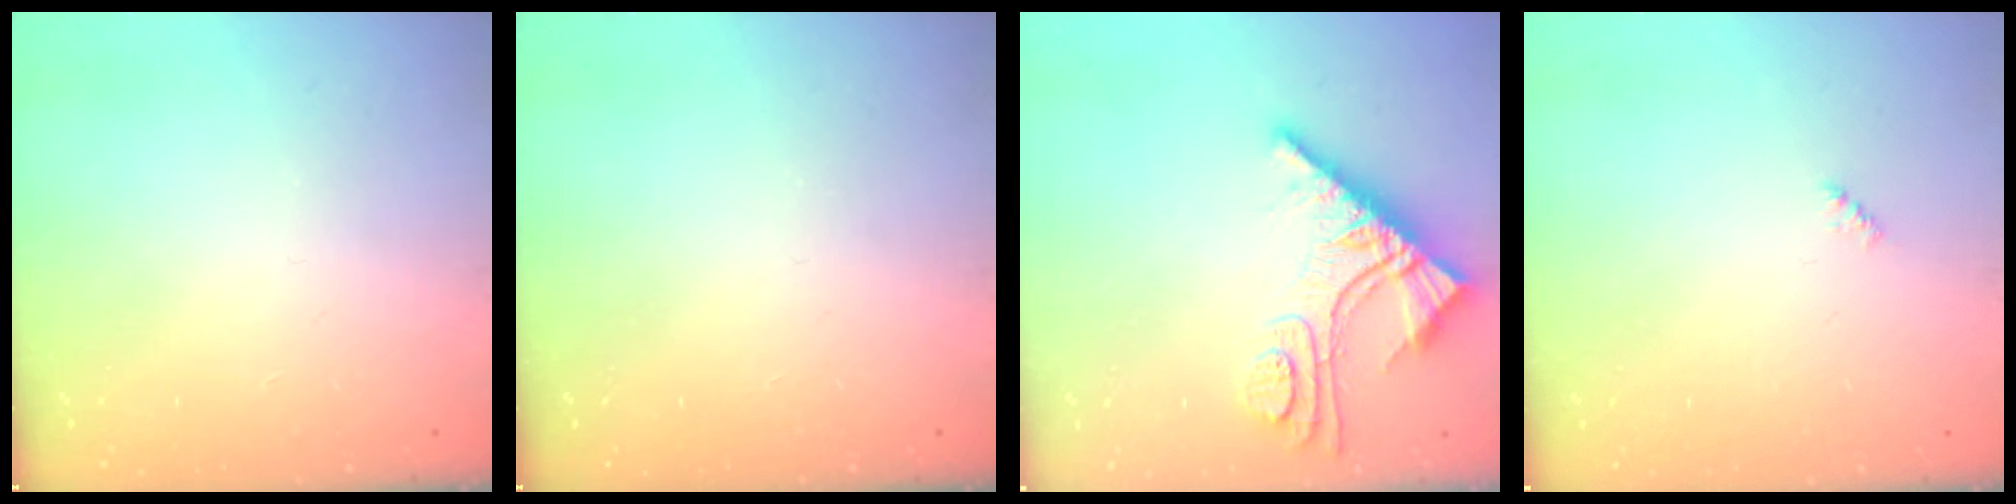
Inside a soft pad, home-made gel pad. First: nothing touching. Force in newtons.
{"total": 0.0}
{"total": 11.3, "press": 11.2, "slide": 1.2}
{"total": 2.4, "press": 2.4, "slide": 0.5}